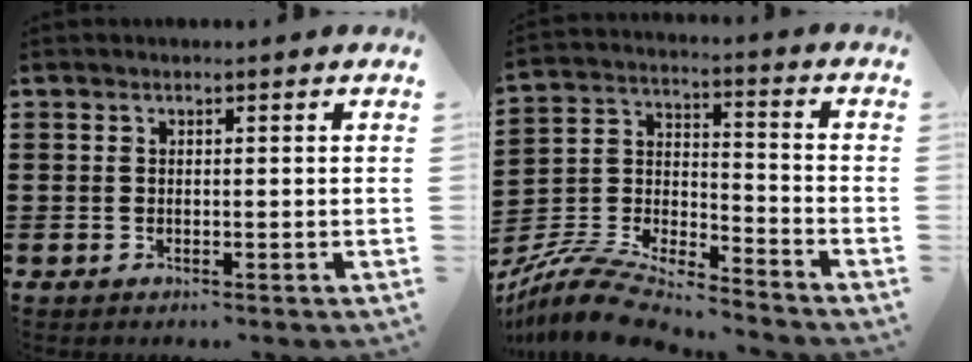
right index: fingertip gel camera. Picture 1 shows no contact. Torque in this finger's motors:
{"motor_torque": [-1.05, 1.09, 0.25, 0.05]}